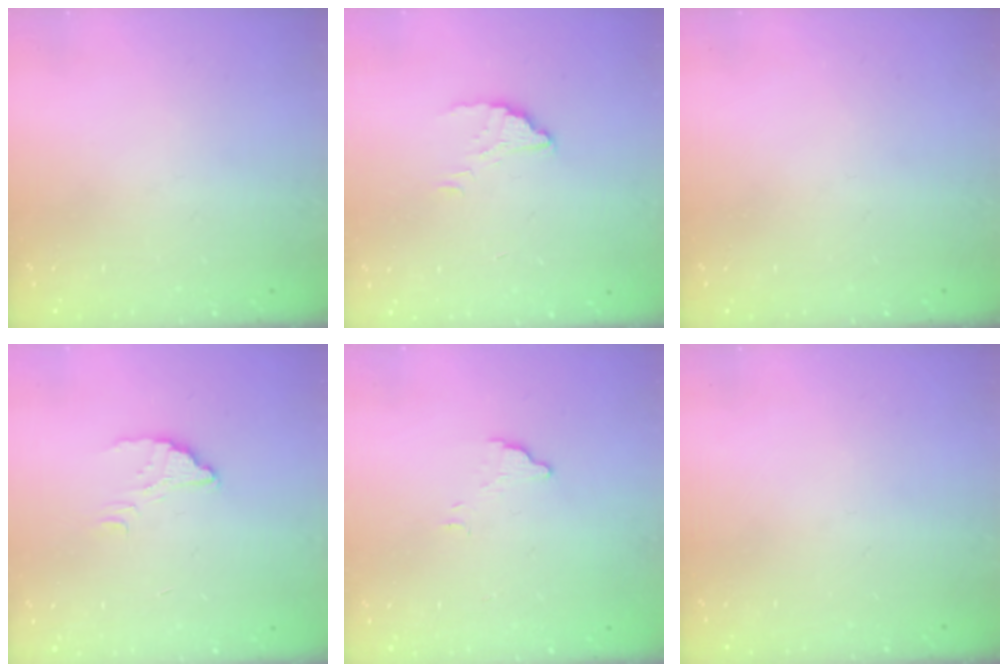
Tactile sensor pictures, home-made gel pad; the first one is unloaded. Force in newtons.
{"total": 2.1, "press": 2.1, "slide": 0.2}
{"total": 0.0}
{"total": 2.7, "press": 2.7, "slide": 0.1}
{"total": 4.0, "press": 4.0, "slide": 0.2}
{"total": 0.0}